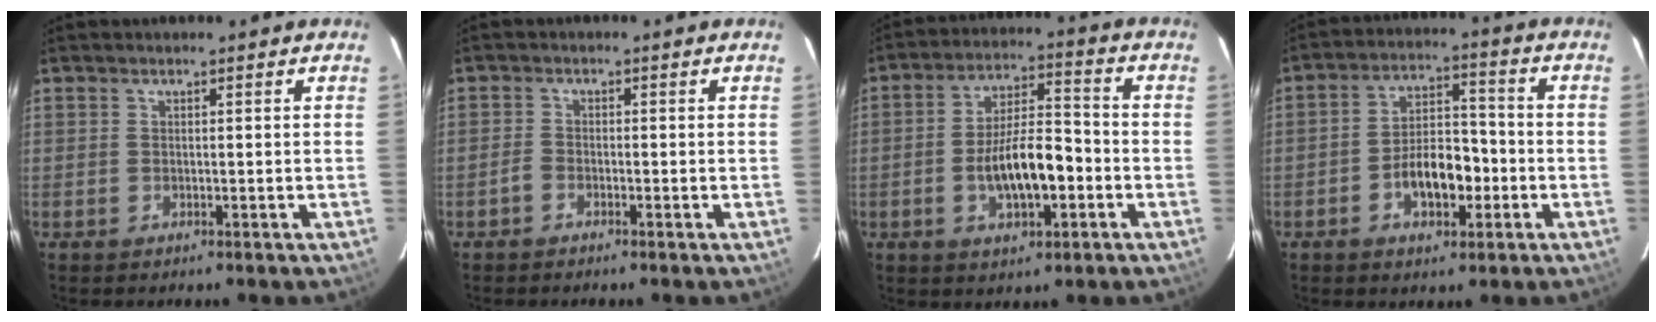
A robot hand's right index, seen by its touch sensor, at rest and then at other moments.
{"total": 1.5, "force": [-1.2, 0.7, 0.4], "torque": [-0.015, 0.002, -0.027]}
{"total": 11.2, "force": [-3.3, 4.0, 9.9], "torque": [-0.184, 0.008, -0.049]}
{"total": 9.2, "force": [-3.4, 4.7, 7.1], "torque": [-0.132, 0.017, -0.051]}